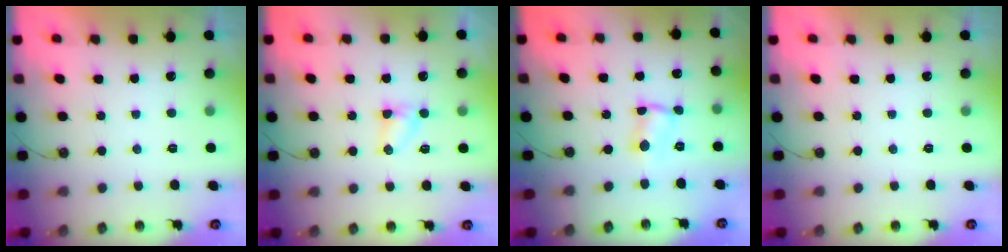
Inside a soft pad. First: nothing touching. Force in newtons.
{"total": 3.6, "press": 3.6, "slide": 0.4}
{"total": 2.9, "press": 1.3, "slide": 2.6}
{"total": 0.0}